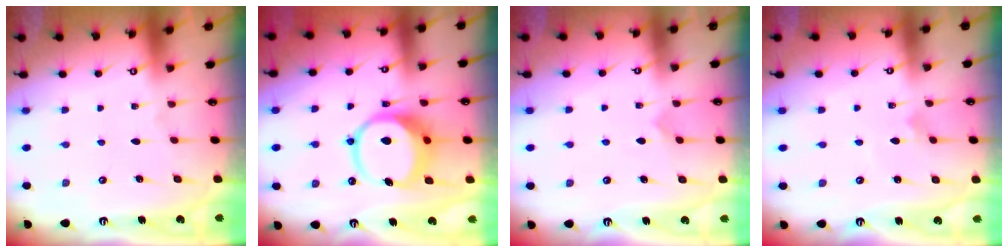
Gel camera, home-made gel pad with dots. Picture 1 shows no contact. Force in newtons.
{"total": 11.7, "press": 11.6, "slide": 1.6}
{"total": 4.6, "press": 4.6, "slide": 0.4}
{"total": 1.9, "press": 1.9, "slide": 0.1}